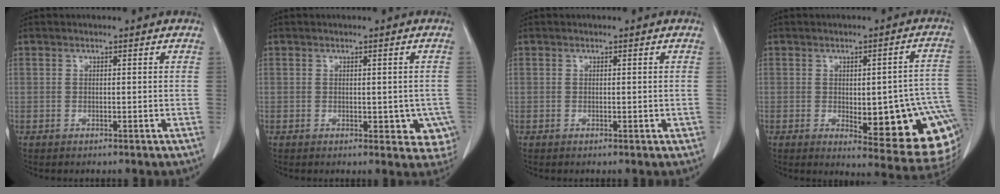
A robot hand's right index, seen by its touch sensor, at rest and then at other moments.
{"total": 5.6, "force": [-1.0, 3.3, 4.4], "torque": [-0.022, 0.001, -0.008]}
{"total": 0.8, "force": [-0.1, 0.4, 0.7], "torque": [-0.009, -0.001, 0.000]}
{"total": 18.4, "force": [-3.9, 5.2, 17.2], "torque": [-0.123, 0.015, -0.028]}